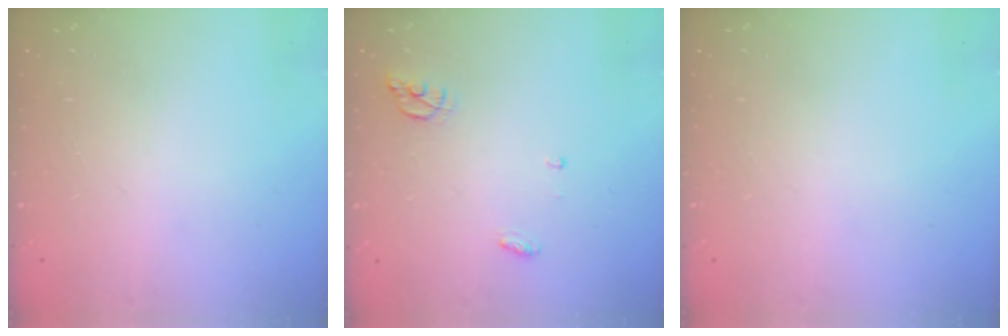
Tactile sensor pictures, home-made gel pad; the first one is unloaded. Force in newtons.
{"total": 5.2, "press": 5.2, "slide": 0.2}
{"total": 0.0}